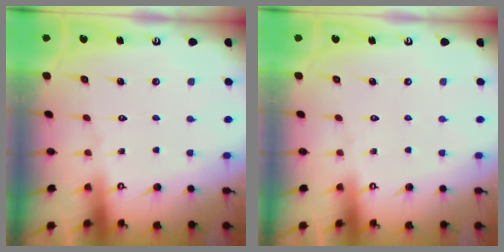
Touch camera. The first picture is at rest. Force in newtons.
{"total": 0.0}